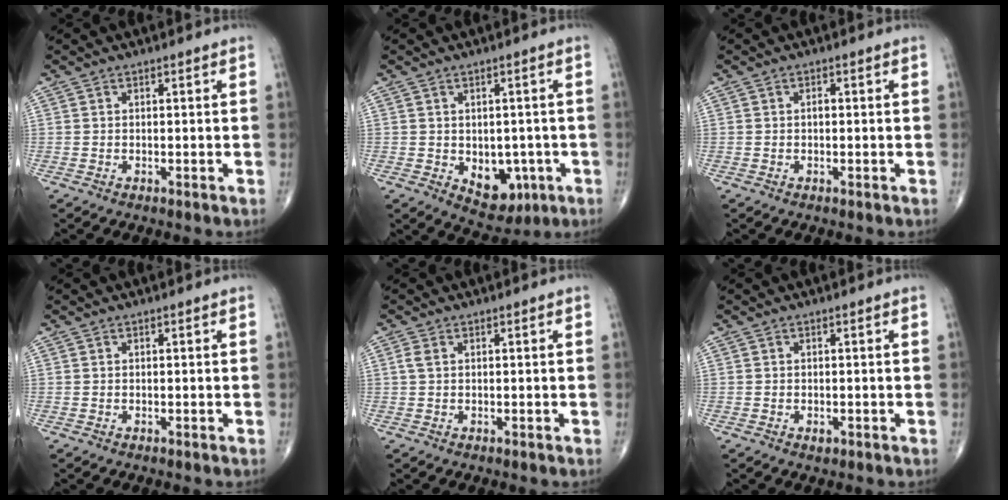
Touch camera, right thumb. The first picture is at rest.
{"total": 7.8, "force": [-1.9, 5.4, 5.3], "torque": [-0.033, 0.003, -0.011]}
{"total": 0.8, "force": [-0.1, 0.5, 0.6], "torque": [-0.008, 0.002, -0.003]}
{"total": 0.0}
{"total": 1.4, "force": [0.4, 0.9, 1.1], "torque": [-0.030, 0.008, 0.010]}
{"total": 0.8, "force": [-0.3, 0.5, 0.5], "torque": [-0.006, -0.001, -0.003]}